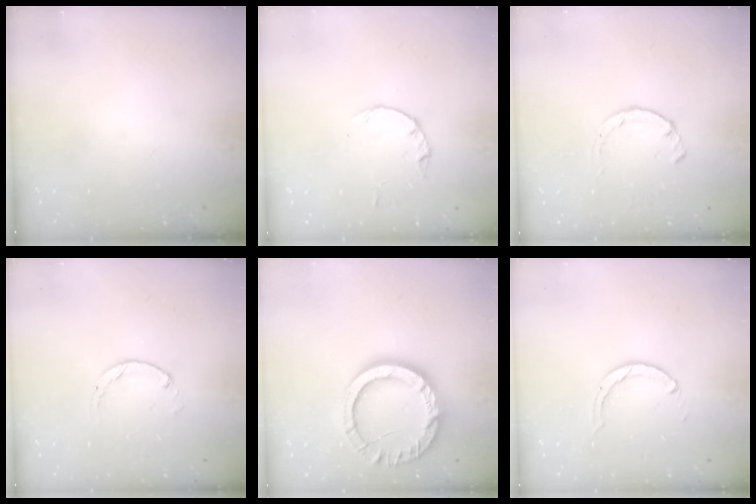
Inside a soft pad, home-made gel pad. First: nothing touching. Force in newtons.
{"total": 2.8, "press": 2.8, "slide": 0.4}
{"total": 2.8, "press": 2.8, "slide": 0.4}
{"total": 0.0}
{"total": 14.7, "press": 14.7, "slide": 1.0}
{"total": 3.2, "press": 3.1, "slide": 0.4}